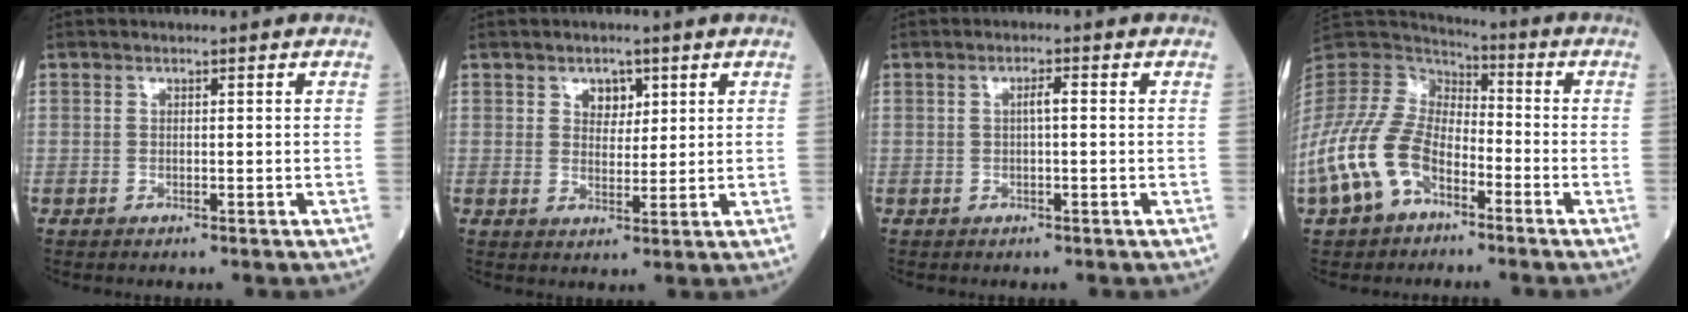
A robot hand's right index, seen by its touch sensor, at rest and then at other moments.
{"total": 3.1, "force": [1.6, 2.1, 1.6], "torque": [-0.019, 0.003, 0.025]}
{"total": 1.6, "force": [0.1, 0.2, 1.6], "torque": [-0.028, 0.005, 0.001]}
{"total": 14.7, "force": [-7.0, 8.5, 9.8], "torque": [-0.227, 0.010, -0.140]}